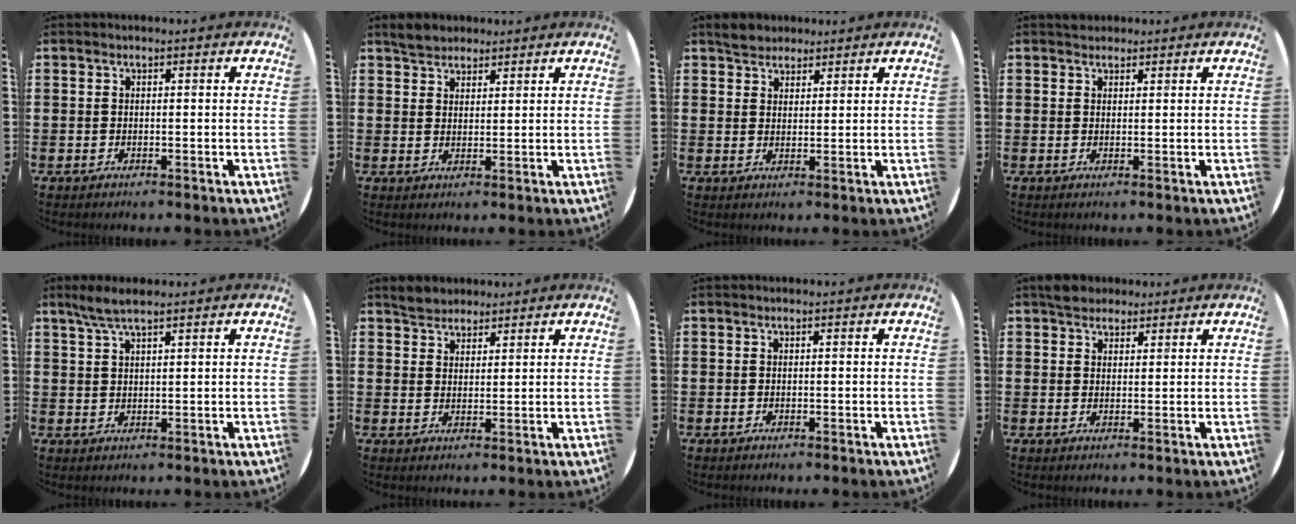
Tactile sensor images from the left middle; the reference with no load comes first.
{"total": 2.9, "force": [2.7, 1.2, 0.1], "torque": [0.000, 0.004, 0.051]}
{"total": 2.8, "force": [2.5, 1.2, 0.0], "torque": [0.002, 0.004, 0.048]}
{"total": 1.2, "force": [1.1, 0.5, -0.1], "torque": [0.002, 0.004, 0.022]}
{"total": 3.7, "force": [2.7, 0.7, 2.4], "torque": [-0.051, 0.005, 0.048]}
{"total": 3.0, "force": [2.8, 1.1, 0.0], "torque": [0.001, 0.002, 0.053]}
{"total": 0.0}
{"total": 3.0, "force": [2.7, 1.3, 0.2], "torque": [-0.001, 0.004, 0.050]}